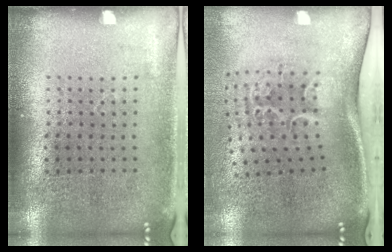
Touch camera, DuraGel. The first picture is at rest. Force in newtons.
{"total": 2.2, "press": 1.3, "slide": 1.8}